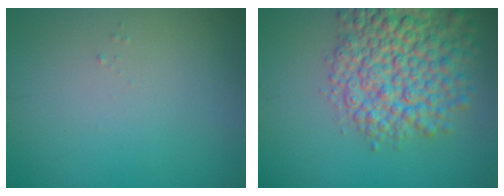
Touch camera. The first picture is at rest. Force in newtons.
{"total": 8.2, "press": 8.2, "slide": 0.3}